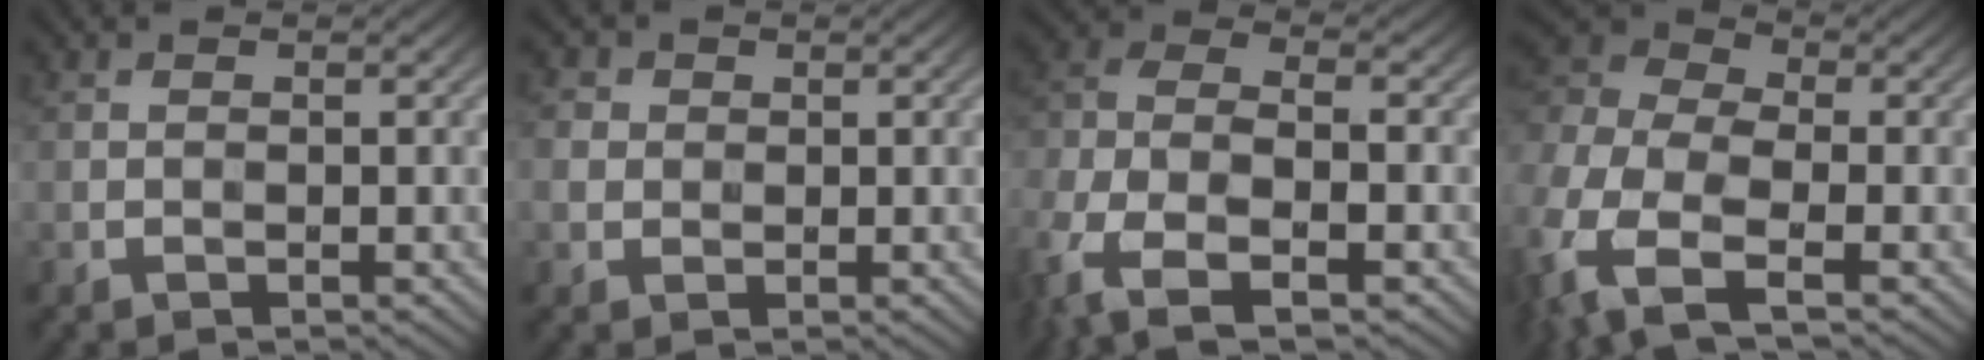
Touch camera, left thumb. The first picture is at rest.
{"total": 2.5, "force": [0.3, 2.4, 0.6], "torque": [-0.027, 0.002, 0.003]}
{"total": 9.0, "force": [-4.9, 4.1, 6.3], "torque": [-0.145, -0.013, -0.109]}
{"total": 11.6, "force": [-3.5, 7.2, 8.3], "torque": [-0.229, -0.006, -0.078]}